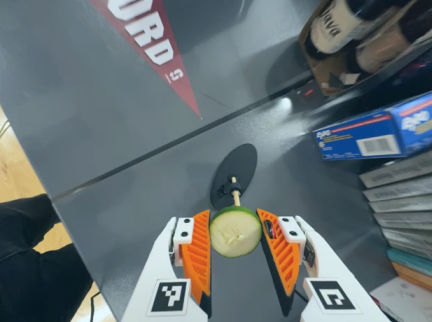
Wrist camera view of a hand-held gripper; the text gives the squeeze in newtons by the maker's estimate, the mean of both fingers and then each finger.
{"total": 10.2, "left": 10.3, "right": 10.0}